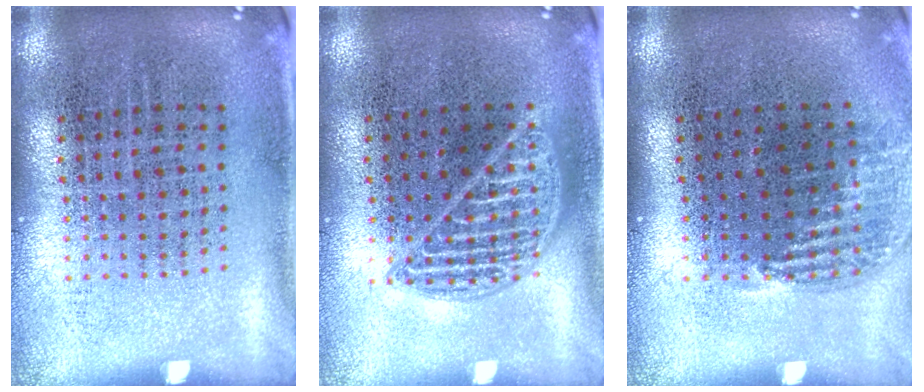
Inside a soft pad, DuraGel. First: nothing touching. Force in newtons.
{"total": 2.0, "press": 2.0, "slide": 0.2}
{"total": 1.0, "press": 1.0, "slide": 0.4}